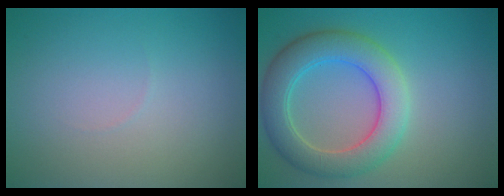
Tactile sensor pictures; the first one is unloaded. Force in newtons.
{"total": 6.3, "press": 6.3, "slide": 0.6}